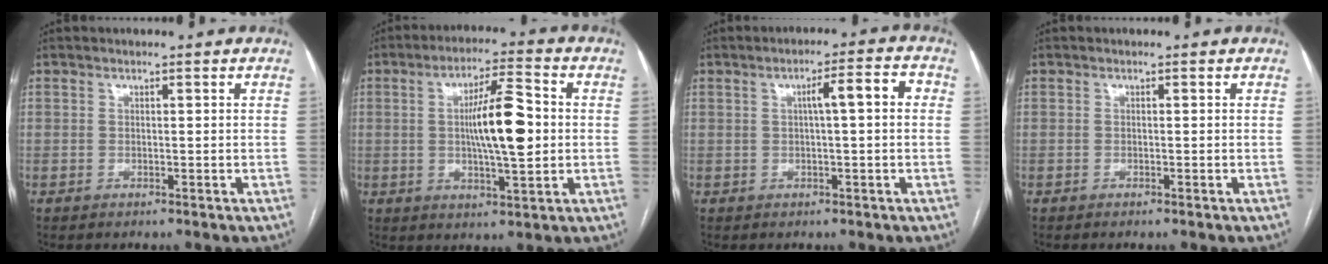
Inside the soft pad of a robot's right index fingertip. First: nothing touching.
{"total": 10.9, "force": [0.4, 1.8, 10.7], "torque": [-0.185, 0.010, 0.008]}
{"total": 5.3, "force": [0.7, 0.6, 5.2], "torque": [-0.077, 0.020, 0.008]}
{"total": 0.0}